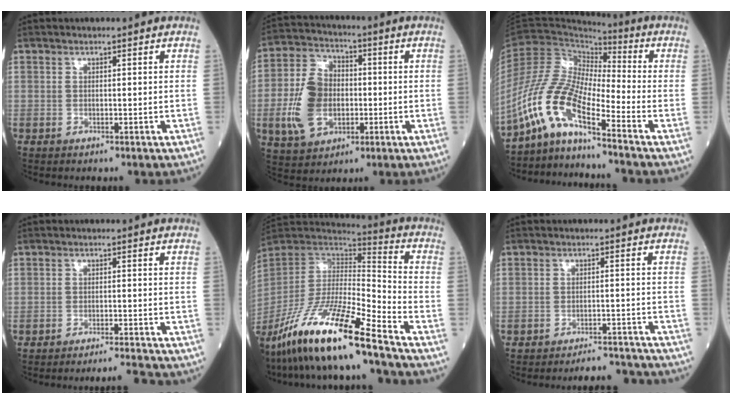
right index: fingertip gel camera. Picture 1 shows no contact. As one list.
[{"total": 11.6, "force": [-1.8, 8.0, 8.3], "torque": [-0.197, 0.020, -0.027]}, {"total": 10.4, "force": [-7.0, 1.8, 7.4], "torque": [-0.179, 0.007, -0.141]}, {"total": 4.1, "force": [-3.8, -1.4, 0.3], "torque": [-0.004, -0.006, -0.059]}, {"total": 19.9, "force": [-14.5, 0.6, 13.7], "torque": [-0.282, -0.042, -0.274]}, {"total": 7.2, "force": [-7.2, 0.4, 0.6], "torque": [-0.001, 0.005, -0.096]}]